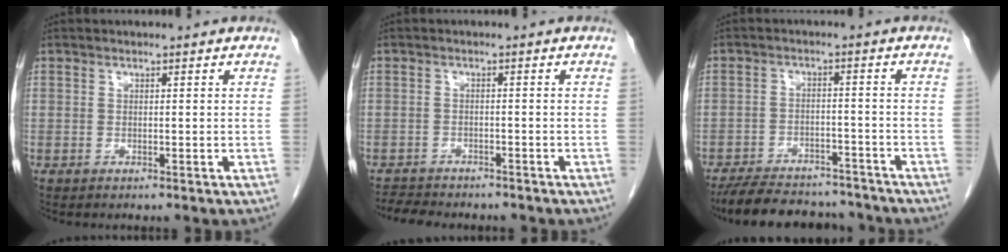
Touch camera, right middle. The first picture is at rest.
{"total": 6.1, "force": [-5.6, 1.6, 1.8], "torque": [-0.032, -0.007, -0.082]}
{"total": 14.5, "force": [-13.0, 4.1, 4.9], "torque": [-0.086, 0.003, -0.186]}